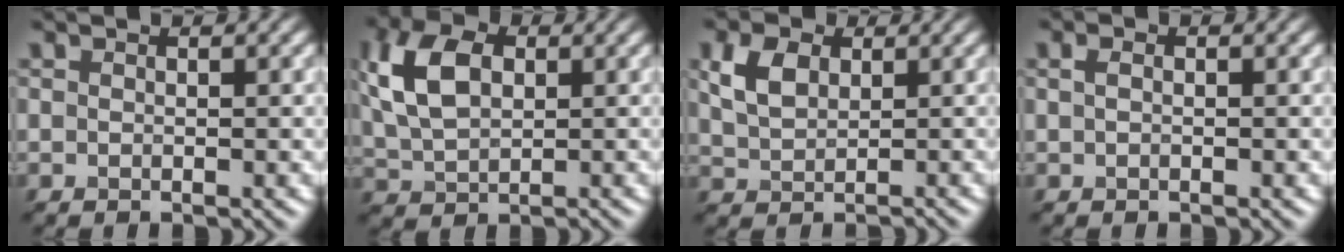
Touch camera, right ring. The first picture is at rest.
{"total": 6.1, "force": [1.7, 4.0, 4.3], "torque": [-0.122, 0.023, 0.053]}
{"total": 2.5, "force": [1.0, 1.8, 1.4], "torque": [-0.044, 0.013, 0.038]}
{"total": 0.9, "force": [0.4, 0.5, 0.6], "torque": [-0.010, 0.012, 0.001]}